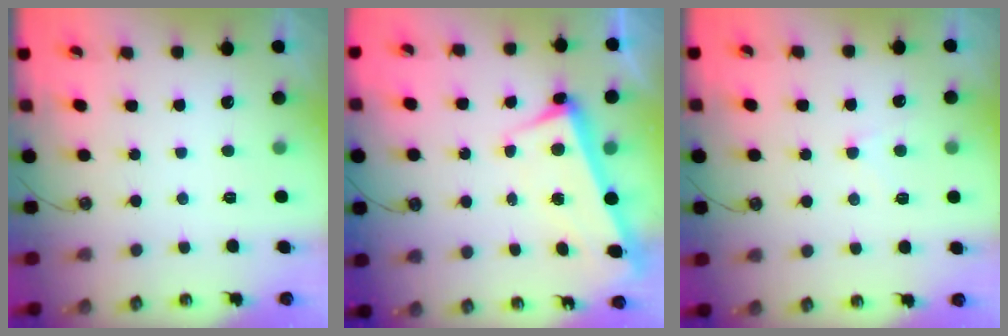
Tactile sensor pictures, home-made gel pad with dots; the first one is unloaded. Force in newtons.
{"total": 1.9, "press": 1.6, "slide": 0.9}
{"total": 1.2, "press": 1.1, "slide": 0.6}